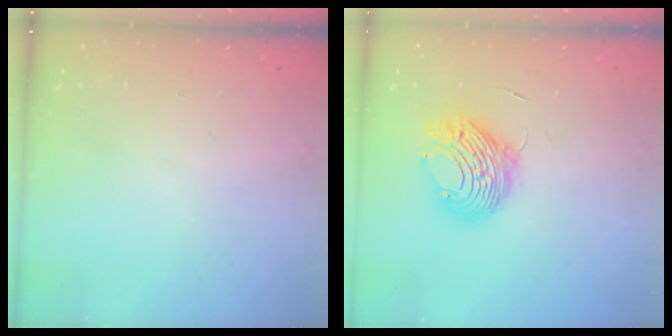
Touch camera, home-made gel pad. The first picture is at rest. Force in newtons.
{"total": 11.1, "press": 11.1, "slide": 0.9}